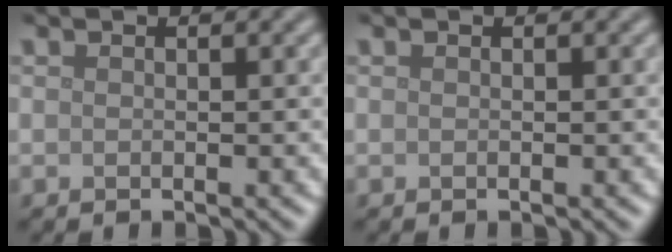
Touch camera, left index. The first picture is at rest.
{"total": 0.0}